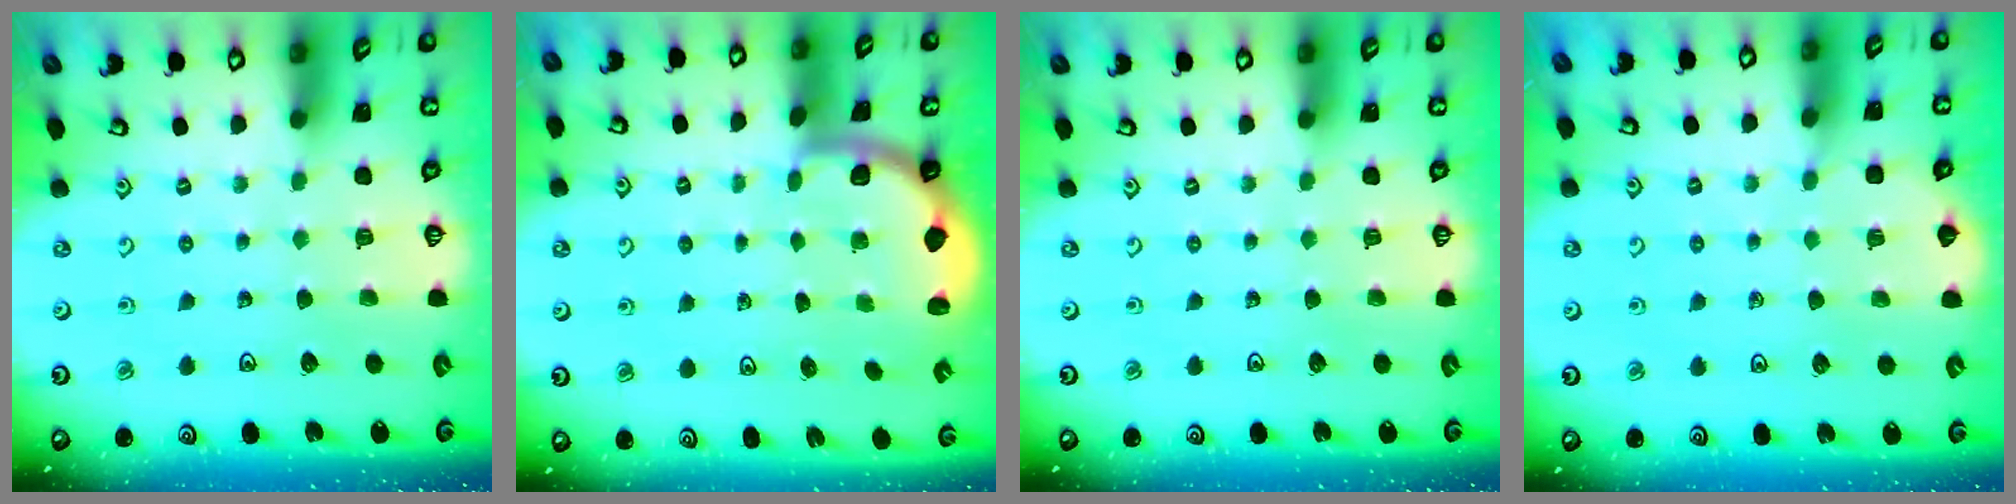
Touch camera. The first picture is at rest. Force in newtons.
{"total": 1.7, "press": 1.7, "slide": 0.3}
{"total": 0.0}
{"total": 1.5, "press": 1.5, "slide": 0.3}